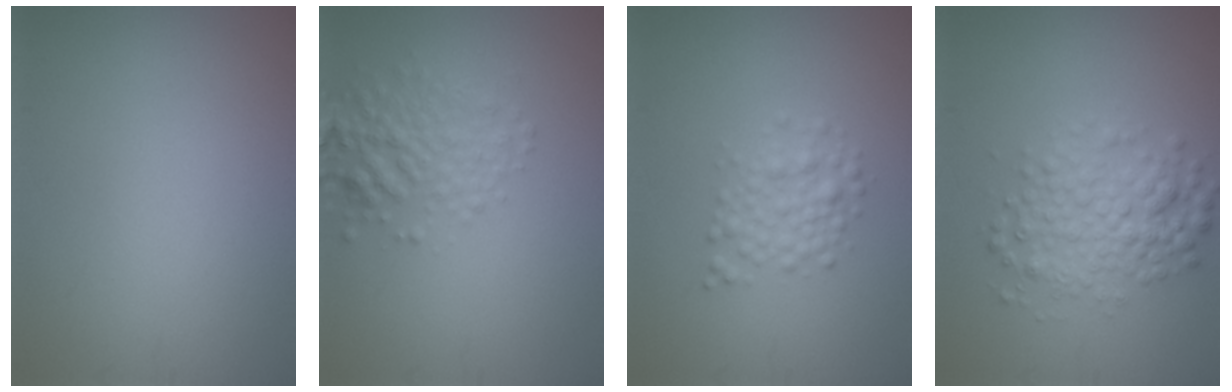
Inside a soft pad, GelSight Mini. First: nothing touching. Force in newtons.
{"total": 3.3, "press": 3.3, "slide": 0.1}
{"total": 2.5, "press": 2.5, "slide": 0.0}
{"total": 4.1, "press": 4.1, "slide": 0.1}